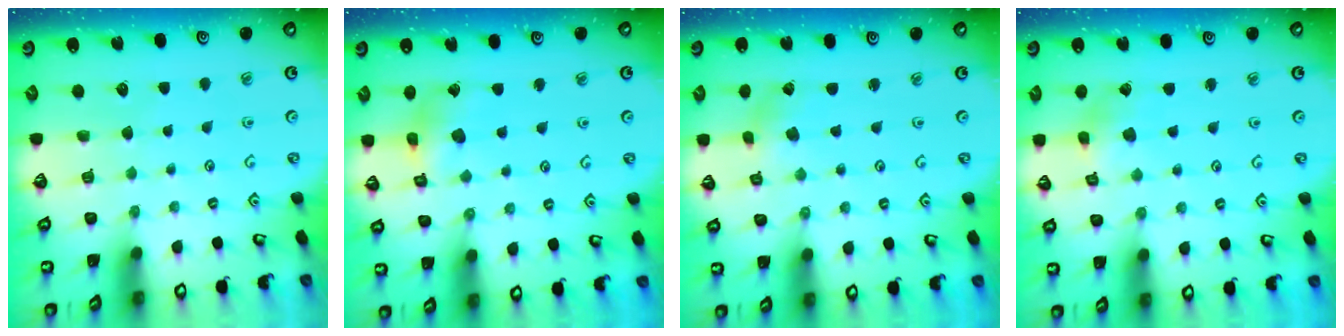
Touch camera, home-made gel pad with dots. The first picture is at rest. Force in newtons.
{"total": 7.7, "press": 7.6, "slide": 0.9}
{"total": 0.0}
{"total": 2.7, "press": 2.7, "slide": 0.2}